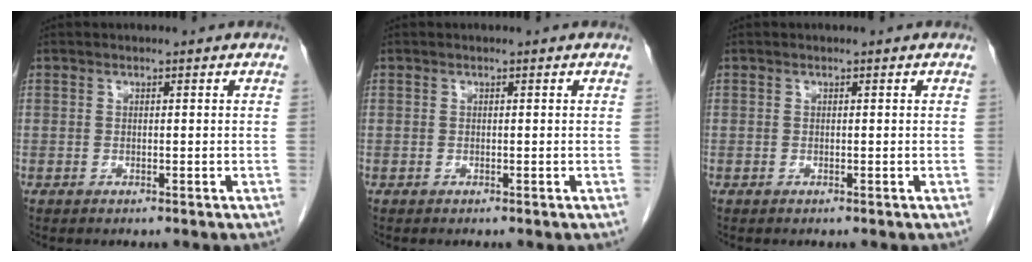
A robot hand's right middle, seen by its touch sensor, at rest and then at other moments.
{"total": 0.0}
{"total": 0.0}